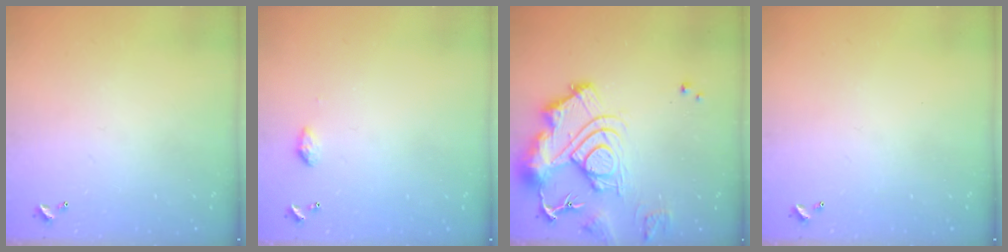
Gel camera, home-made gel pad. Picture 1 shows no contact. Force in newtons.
{"total": 4.1, "press": 4.1, "slide": 0.6}
{"total": 16.2, "press": 16.1, "slide": 1.7}
{"total": 0.0}